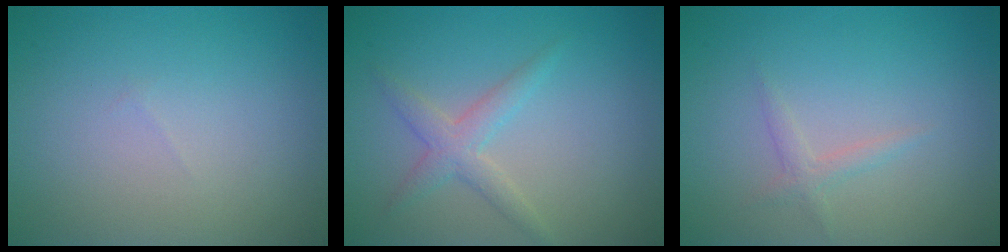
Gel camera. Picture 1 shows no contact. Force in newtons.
{"total": 2.3, "press": 2.3, "slide": 0.0}
{"total": 1.2, "press": 1.2, "slide": 0.1}